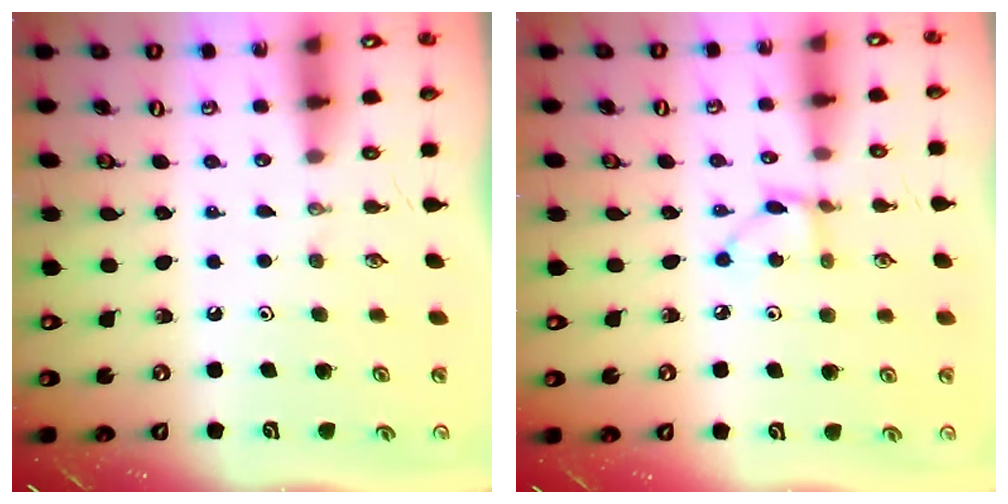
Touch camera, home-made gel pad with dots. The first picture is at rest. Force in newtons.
{"total": 3.3, "press": 3.3, "slide": 0.1}